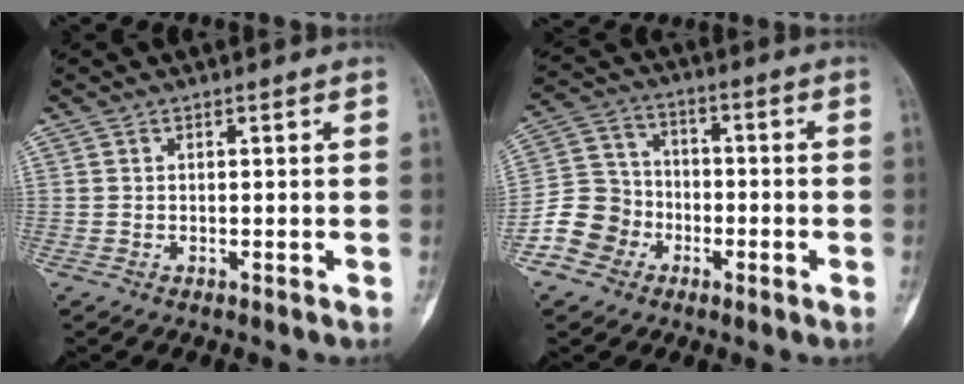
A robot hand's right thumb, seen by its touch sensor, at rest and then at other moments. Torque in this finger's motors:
{"motor_torque": [0.08, 0.38, 0.29, -0.49, 0.04]}